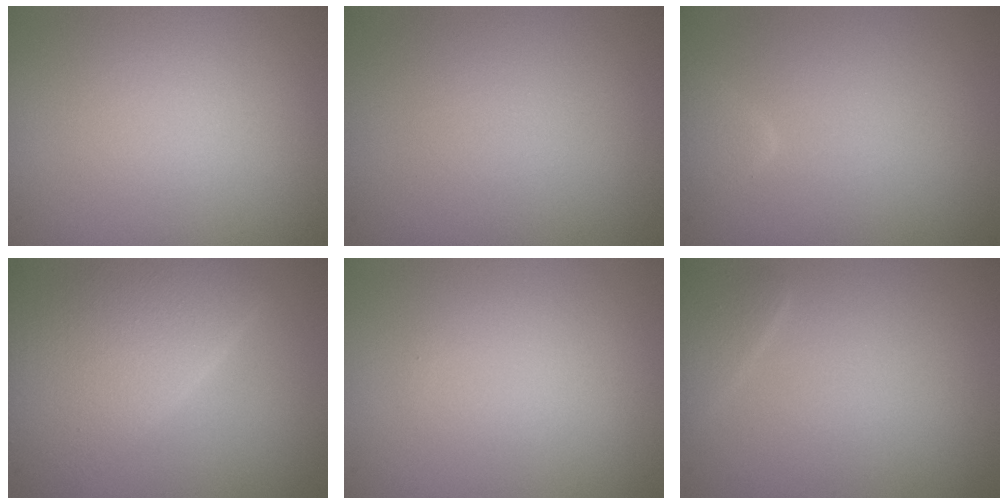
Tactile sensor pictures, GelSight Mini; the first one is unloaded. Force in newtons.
{"total": 0.0}
{"total": 1.9, "press": 1.9, "slide": 0.1}
{"total": 8.6, "press": 8.6, "slide": 0.4}
{"total": 0.0}
{"total": 1.3, "press": 1.3, "slide": 0.1}